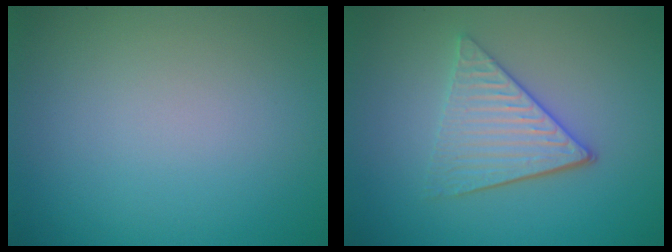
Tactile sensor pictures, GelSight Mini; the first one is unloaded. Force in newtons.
{"total": 4.1, "press": 3.3, "slide": 2.3}